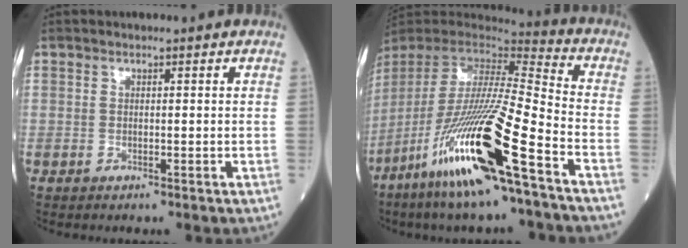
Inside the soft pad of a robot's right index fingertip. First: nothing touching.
{"total": 23.1, "force": [-12.4, 1.1, 19.5], "torque": [-0.400, -0.067, -0.244]}